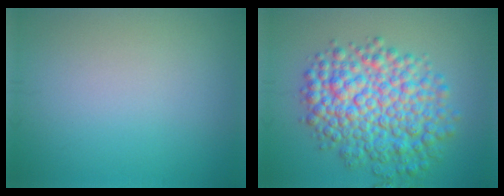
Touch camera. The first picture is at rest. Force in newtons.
{"total": 9.0, "press": 9.0, "slide": 0.2}